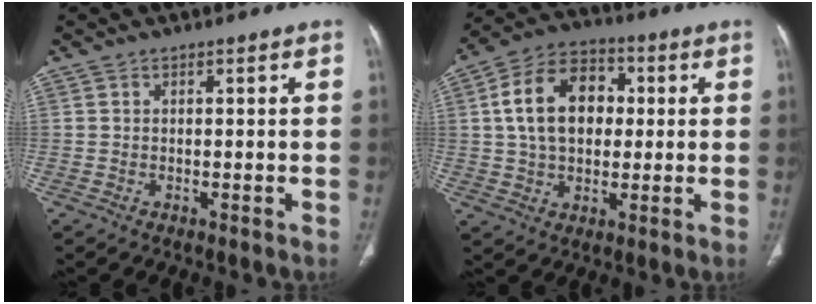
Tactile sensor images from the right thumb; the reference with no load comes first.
{"total": 15.0, "force": [2.2, 10.4, 10.6], "torque": [-0.159, 0.018, 0.032]}